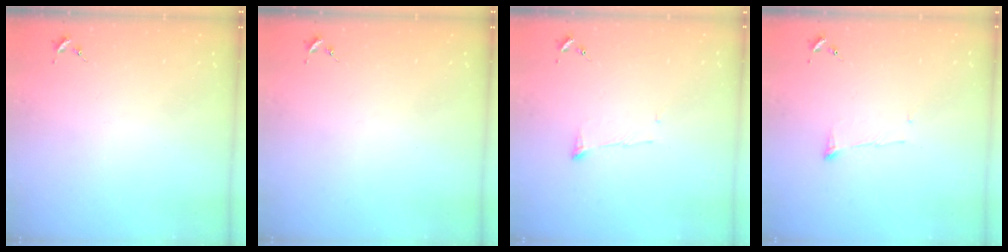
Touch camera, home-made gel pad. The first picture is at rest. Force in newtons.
{"total": 0.0}
{"total": 4.1, "press": 4.1, "slide": 0.7}
{"total": 4.1, "press": 4.1, "slide": 0.7}